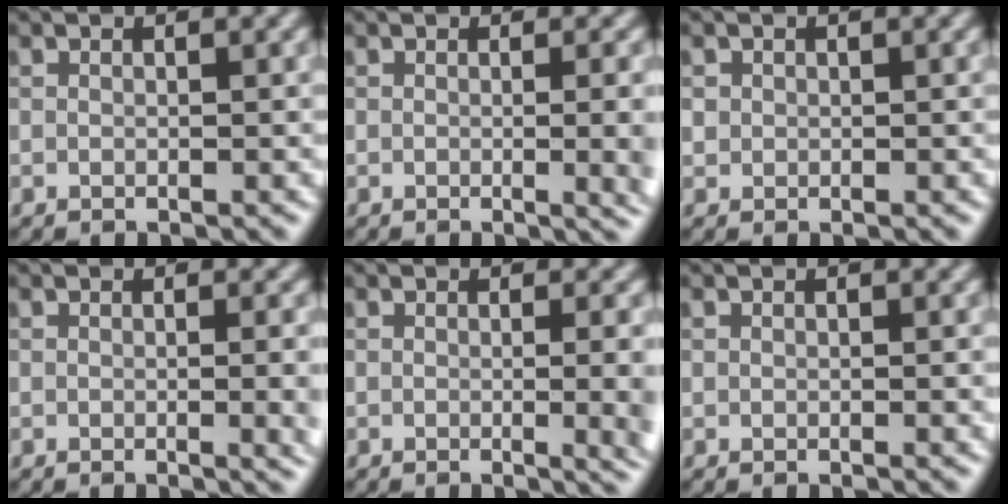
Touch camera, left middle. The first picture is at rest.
{"total": 5.3, "force": [-0.2, 2.3, 4.7], "torque": [-0.030, -0.005, 0.000]}
{"total": 0.7, "force": [0.1, 0.7, 0.1], "torque": [0.005, -0.004, 0.004]}
{"total": 3.4, "force": [-0.1, 1.3, 3.2], "torque": [-0.028, -0.004, -0.001]}
{"total": 6.1, "force": [-0.2, 2.8, 5.4], "torque": [-0.029, -0.005, 0.000]}
{"total": 0.5, "force": [0.2, 0.4, 0.4], "torque": [-0.003, -0.003, 0.003]}